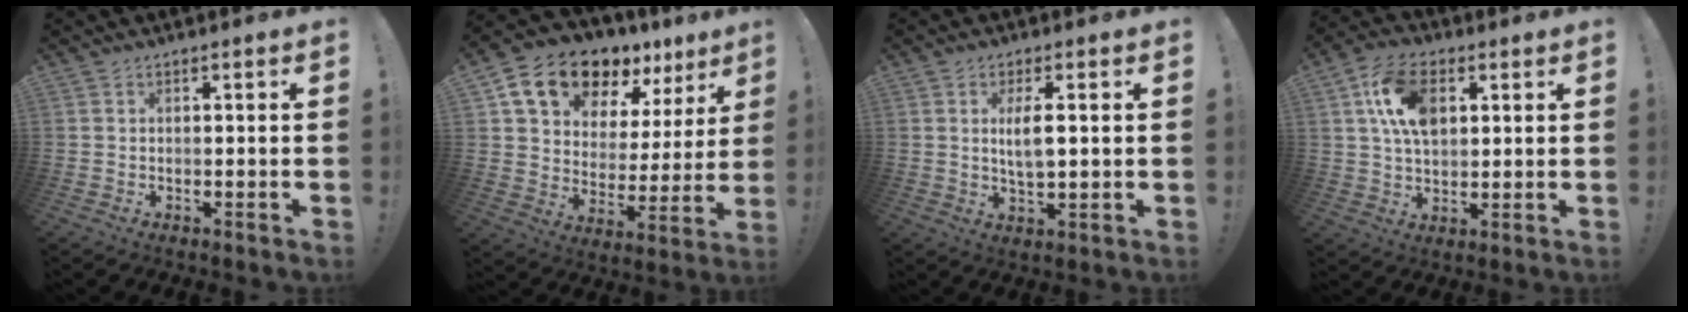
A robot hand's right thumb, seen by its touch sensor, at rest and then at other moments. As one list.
[{"total": 16.0, "force": [11.9, 8.3, 6.7], "torque": [-0.114, -0.083, 0.219]}, {"total": 6.1, "force": [1.1, 2.1, 5.7], "torque": [-0.091, -0.010, 0.012]}, {"total": 13.6, "force": [4.3, 8.6, 9.6], "torque": [-0.163, 0.008, 0.083]}]